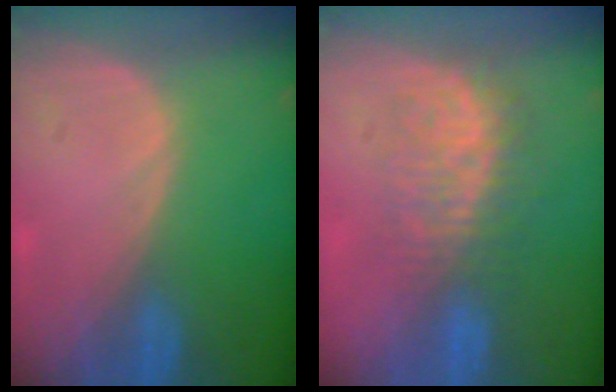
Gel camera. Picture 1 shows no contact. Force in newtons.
{"total": 7.8, "press": 7.2, "slide": 2.9}